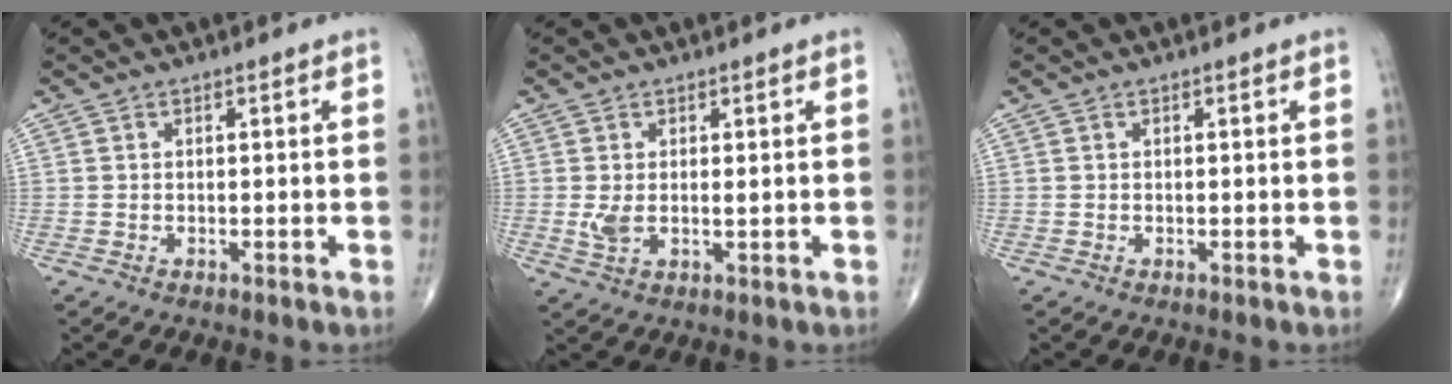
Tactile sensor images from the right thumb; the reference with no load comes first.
{"total": 3.1, "force": [0.3, 1.6, 2.7], "torque": [-0.061, -0.005, 0.012]}
{"total": 0.0}